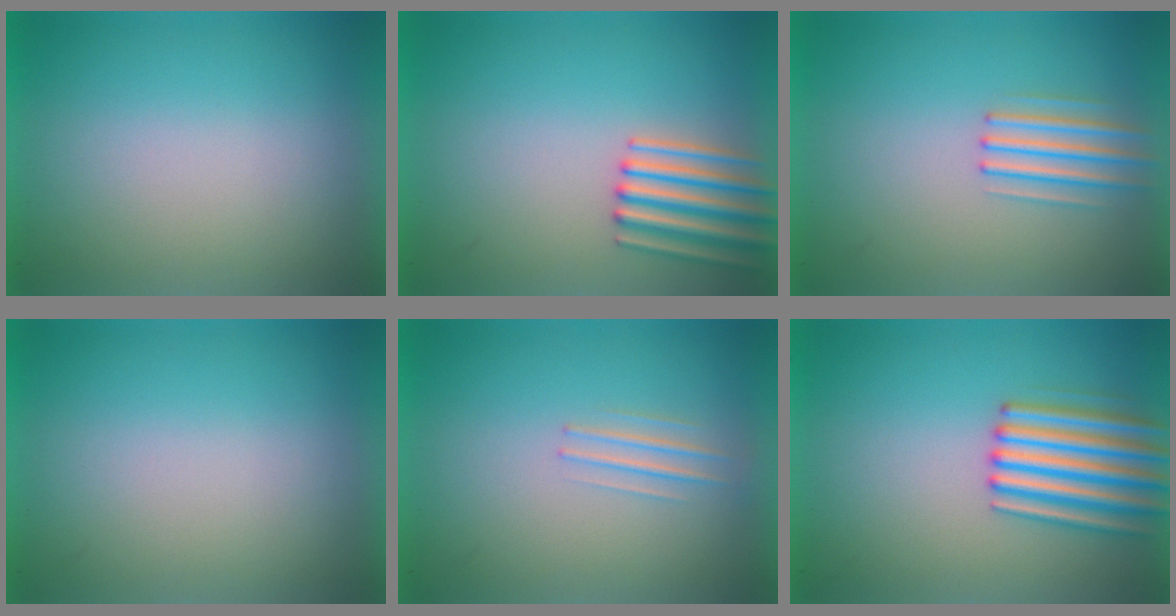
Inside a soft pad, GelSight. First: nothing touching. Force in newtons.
{"total": 3.4}
{"total": 2.3}
{"total": 0.0}
{"total": 1.2}
{"total": 4.8}